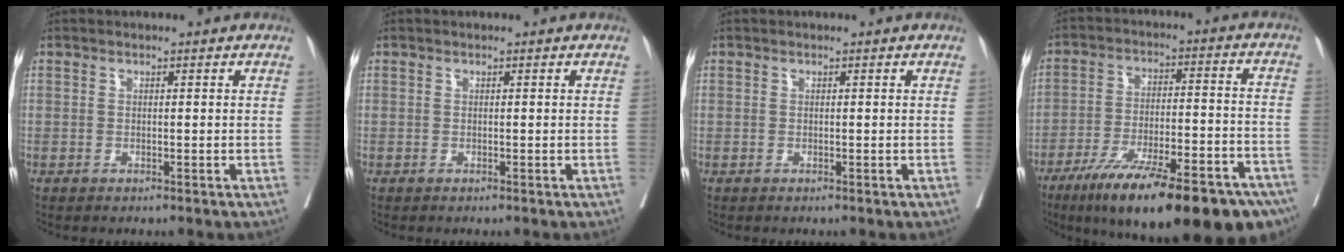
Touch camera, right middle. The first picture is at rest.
{"total": 0.0}
{"total": 0.0}
{"total": 25.7, "force": [-17.7, 4.9, 17.9], "torque": [-0.212, -0.007, -0.266]}